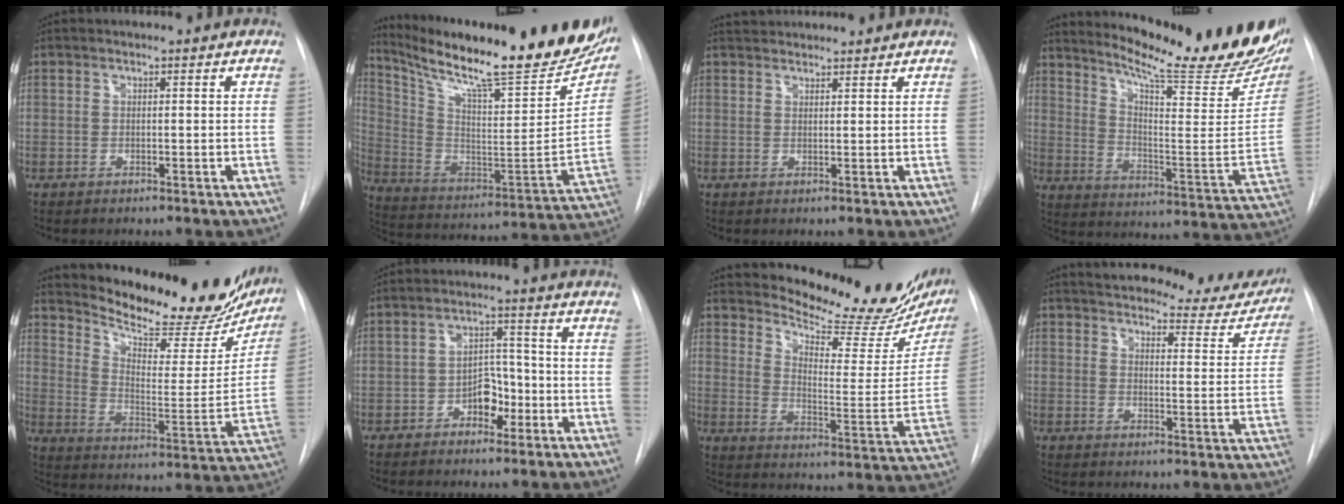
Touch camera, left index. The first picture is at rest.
{"total": 30.5, "force": [24.6, 4.9, 17.4], "torque": [-0.289, -0.056, 0.352]}
{"total": 4.9, "force": [4.7, 0.9, 0.8], "torque": [-0.013, 0.037, 0.070]}
{"total": 26.0, "force": [22.2, 2.6, 13.4], "torque": [-0.208, -0.089, 0.292]}
{"total": 24.3, "force": [21.8, 6.3, 8.7], "torque": [-0.131, -0.060, 0.289]}
{"total": 5.1, "force": [-2.4, 3.1, 3.2], "torque": [-0.047, 0.016, -0.041]}
{"total": 21.1, "force": [19.2, 4.4, 7.5], "torque": [-0.107, -0.083, 0.245]}
{"total": 19.1, "force": [17.8, 4.4, 5.3], "torque": [-0.064, -0.041, 0.211]}